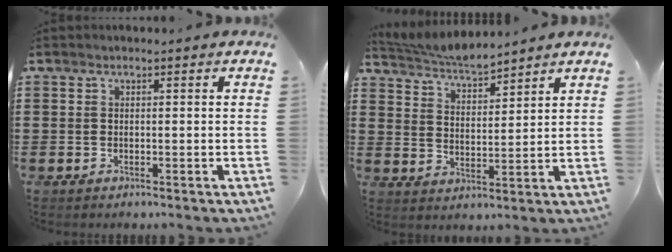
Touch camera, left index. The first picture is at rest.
{"total": 4.2, "force": [4.1, 0.3, 0.7], "torque": [-0.033, -0.022, 0.070]}